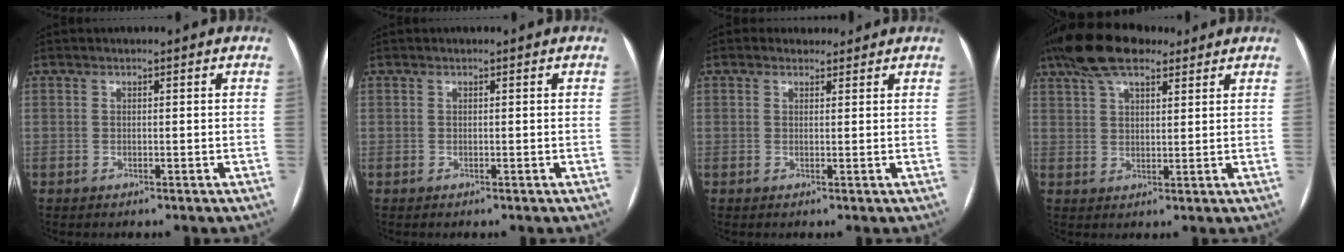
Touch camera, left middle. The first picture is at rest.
{"total": 0.0}
{"total": 1.9, "force": [1.5, 1.1, 0.0], "torque": [0.000, 0.011, 0.019]}
{"total": 10.3, "force": [7.4, 3.8, 6.1], "torque": [-0.119, 0.036, 0.132]}